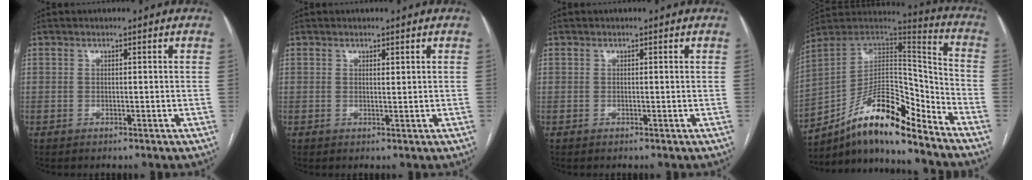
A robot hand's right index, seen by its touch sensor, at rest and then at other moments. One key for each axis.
{"total": 0.6, "fx": 0.3, "fy": 0.1, "fz": 0.4, "tx": -0.009, "ty": -0.002, "tz": 0.005}
{"total": 0.0}
{"total": 17.2, "fx": -12.7, "fy": 3.7, "fz": 11.1, "tx": -0.180, "ty": 0.038, "tz": -0.220}